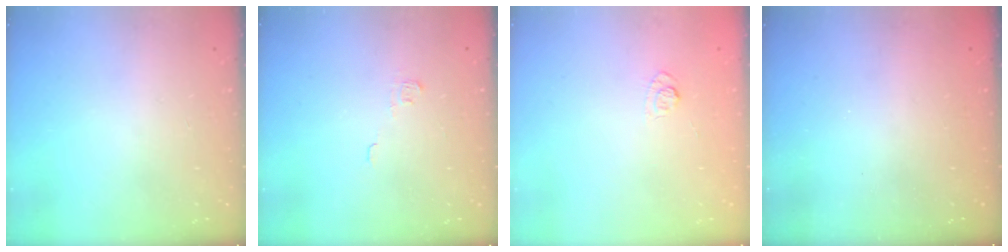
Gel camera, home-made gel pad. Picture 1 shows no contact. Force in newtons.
{"total": 2.8, "press": 2.8, "slide": 0.4}
{"total": 4.1, "press": 3.8, "slide": 1.7}
{"total": 2.4, "press": 2.3, "slide": 0.7}